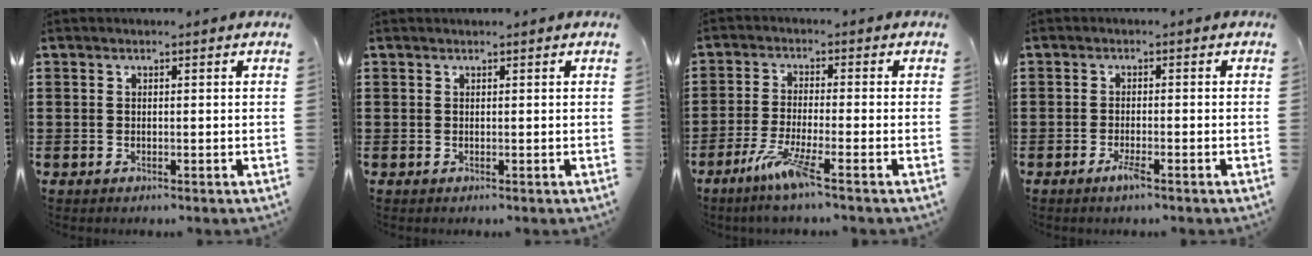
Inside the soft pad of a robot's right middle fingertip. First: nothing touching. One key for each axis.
{"total": 0.0}
{"total": 5.8, "fx": -3.6, "fy": -0.1, "fz": 4.5, "tx": -0.098, "ty": -0.015, "tz": -0.067}
{"total": 2.1, "fx": -1.2, "fy": 0.1, "fz": 1.8, "tx": -0.036, "ty": -0.005, "tz": -0.024}